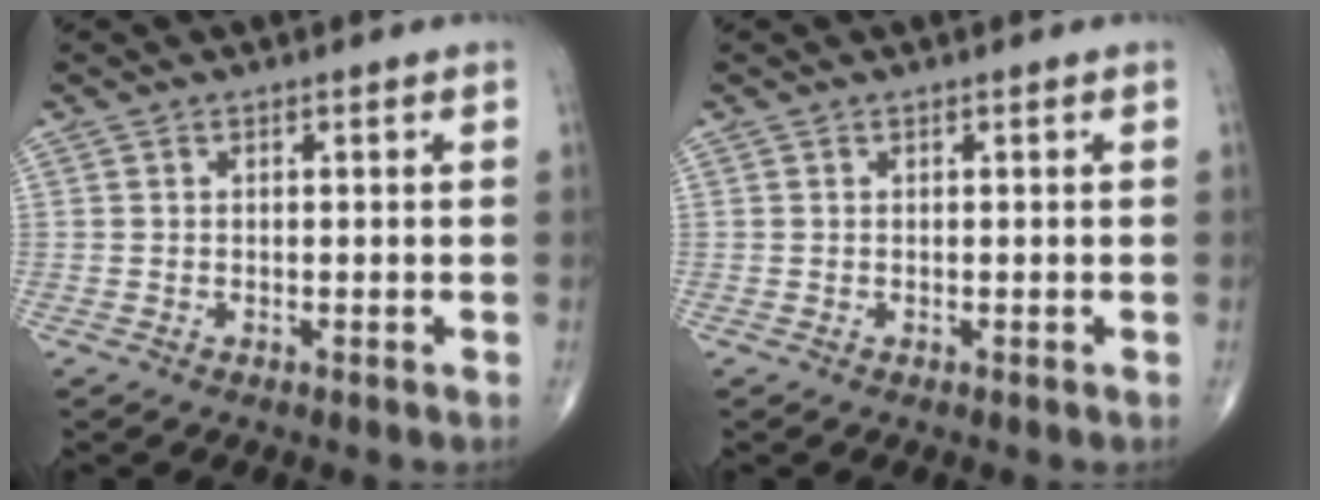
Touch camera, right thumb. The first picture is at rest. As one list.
[{"total": 0.0}]